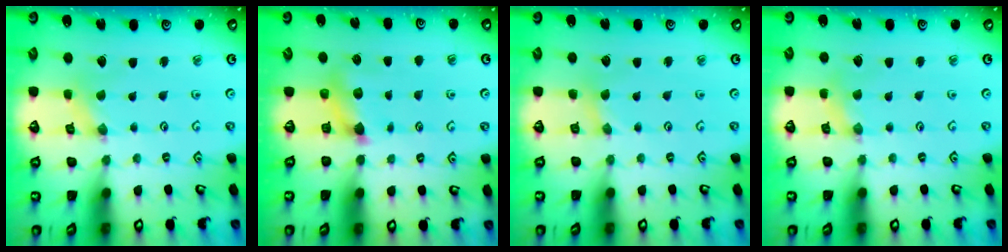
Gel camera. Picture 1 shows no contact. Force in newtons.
{"total": 6.8, "press": 6.8, "slide": 0.4}
{"total": 0.9, "press": 0.9, "slide": 0.2}
{"total": 2.4, "press": 2.3, "slide": 0.3}